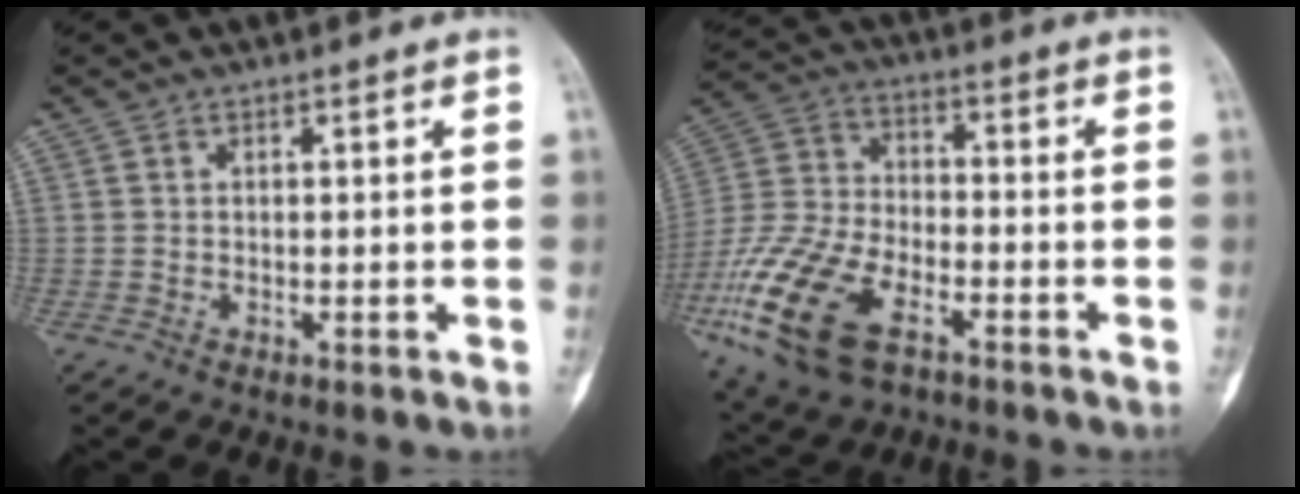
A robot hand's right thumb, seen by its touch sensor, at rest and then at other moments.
{"total": 19.5, "force": [-9.0, 10.3, 13.8], "torque": [-0.295, 0.013, -0.168]}